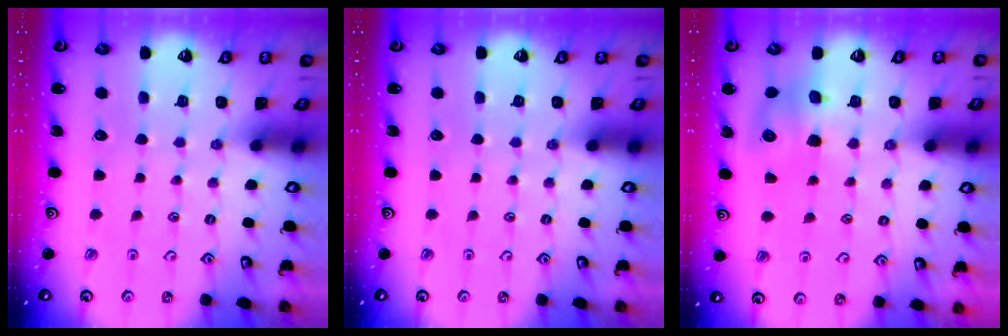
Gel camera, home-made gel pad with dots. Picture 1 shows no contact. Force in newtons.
{"total": 0.0}
{"total": 8.5, "press": 8.4, "slide": 1.0}